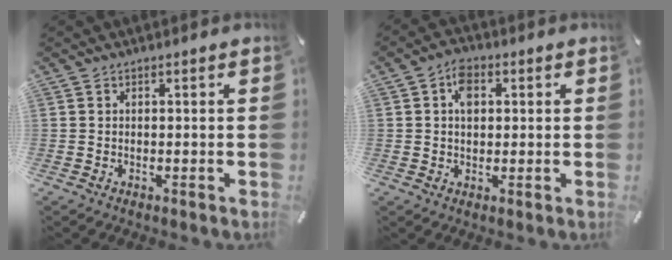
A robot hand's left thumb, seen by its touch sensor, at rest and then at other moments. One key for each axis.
{"total": 5.2, "fx": 1.2, "fy": 3.8, "fz": 3.4, "tx": -0.055, "ty": 0.004, "tz": 0.018}